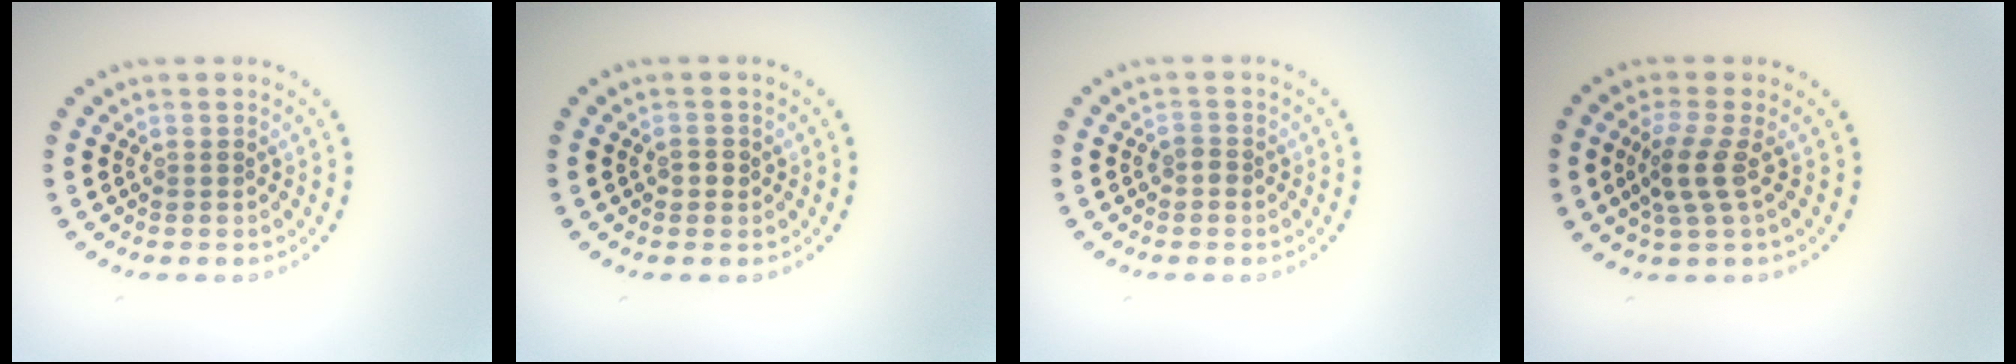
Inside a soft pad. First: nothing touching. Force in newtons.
{"total": 0.9, "press": 0.9, "slide": 0.1}
{"total": 1.0, "press": 0.9, "slide": 0.4}
{"total": 2.8, "press": 2.4, "slide": 1.4}